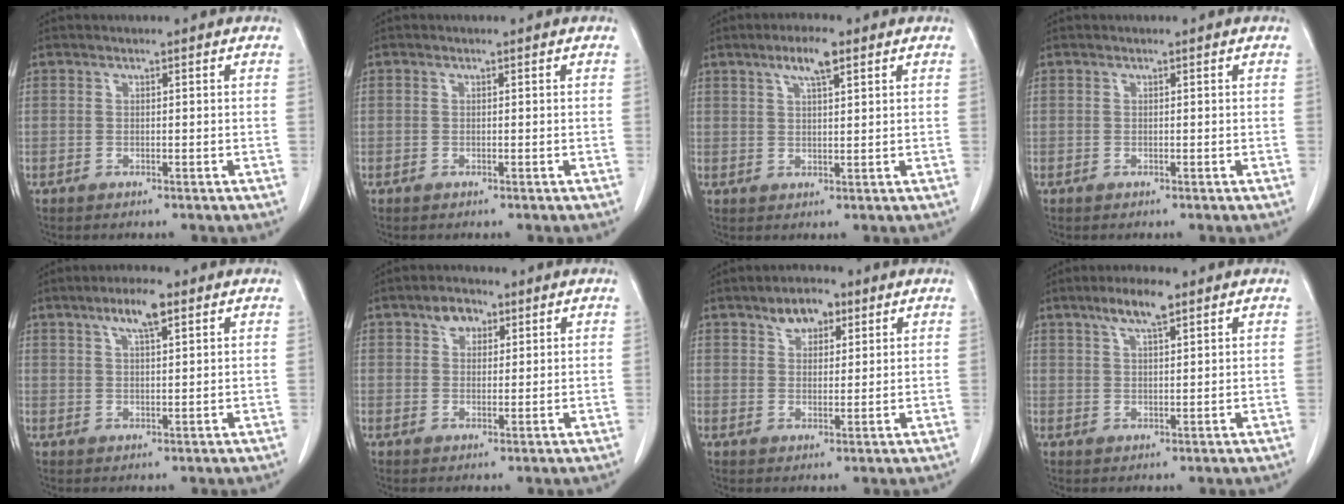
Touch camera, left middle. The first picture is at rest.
{"total": 0.0}
{"total": 4.5, "force": [2.7, 0.6, 3.5], "torque": [-0.069, 0.003, 0.047]}
{"total": 0.0}
{"total": 5.0, "force": [3.0, 0.8, 3.9], "torque": [-0.076, 0.004, 0.050]}
{"total": 3.5, "force": [2.0, 2.2, 1.8], "torque": [-0.033, 0.010, 0.034]}
{"total": 4.8, "force": [2.9, 2.5, 2.8], "torque": [-0.046, 0.008, 0.049]}
{"total": 4.9, "force": [3.2, 0.8, 3.5], "torque": [-0.072, 0.005, 0.058]}